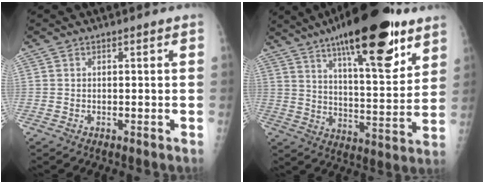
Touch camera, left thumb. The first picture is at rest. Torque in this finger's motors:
{"motor_torque": [3.59, 1.42, 1.72, -1.05, 0.39]}